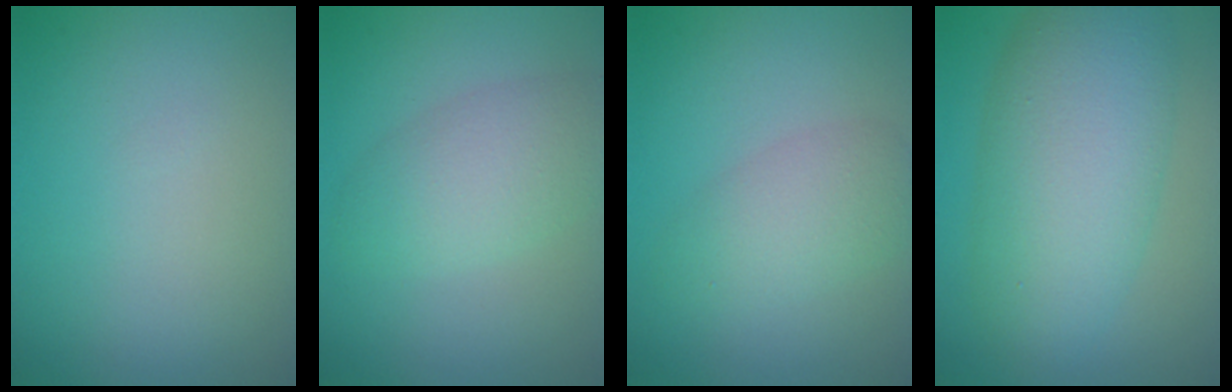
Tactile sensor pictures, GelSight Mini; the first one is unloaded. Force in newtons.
{"total": 4.4, "press": 4.4, "slide": 0.2}
{"total": 3.5, "press": 3.5, "slide": 0.1}
{"total": 8.7, "press": 8.7, "slide": 0.1}